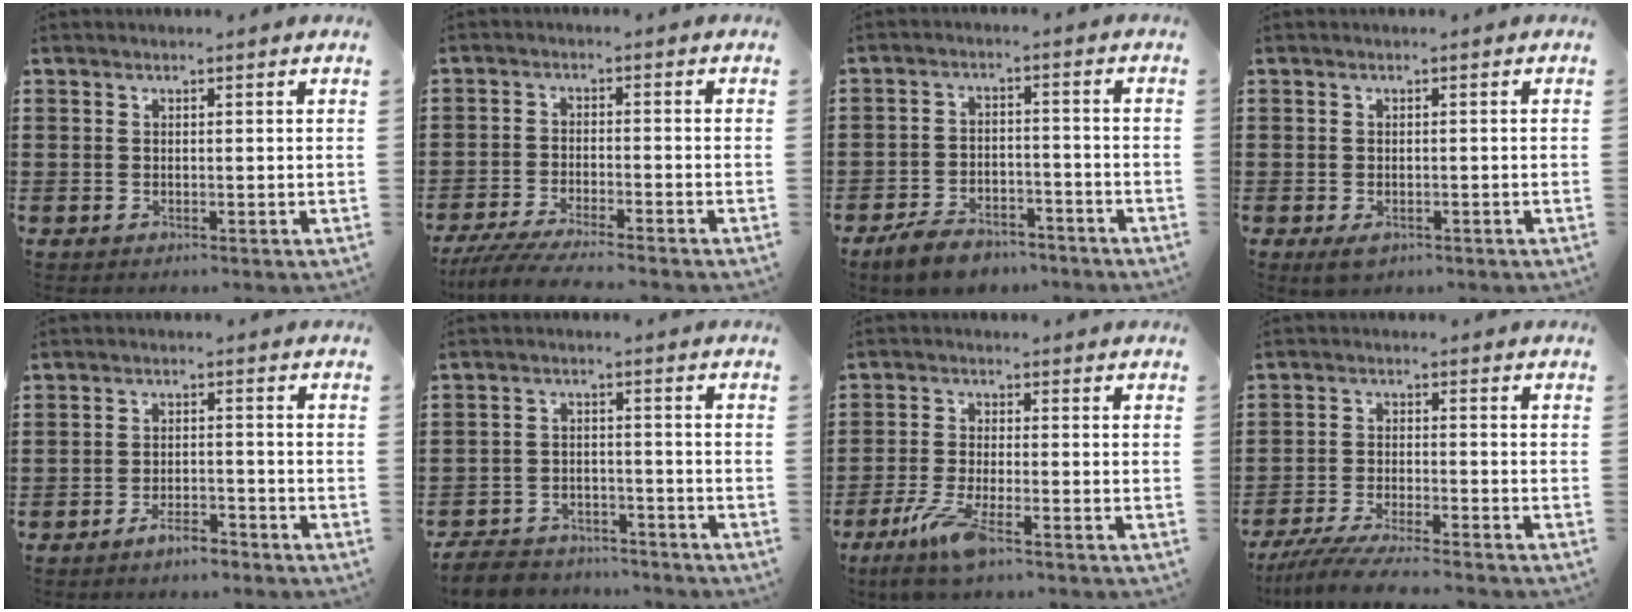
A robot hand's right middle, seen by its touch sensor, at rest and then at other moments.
{"total": 4.6, "force": [-4.2, 0.0, 1.7], "torque": [-0.042, -0.013, -0.086]}
{"total": 5.2, "force": [-4.7, 1.6, 1.6], "torque": [-0.039, 0.008, -0.096]}
{"total": 1.0, "force": [-0.7, 0.5, 0.5], "torque": [-0.019, -0.006, -0.016]}
{"total": 3.4, "force": [-2.9, 0.8, 1.6], "torque": [-0.028, 0.009, -0.056]}
{"total": 5.5, "force": [-5.3, 1.3, 0.7], "torque": [-0.020, 0.008, -0.107]}
{"total": 6.6, "force": [-4.2, 1.2, 4.9], "torque": [-0.109, -0.016, -0.079]}
{"total": 5.4, "force": [-5.0, 0.0, 2.0], "torque": [-0.053, -0.016, -0.101]}